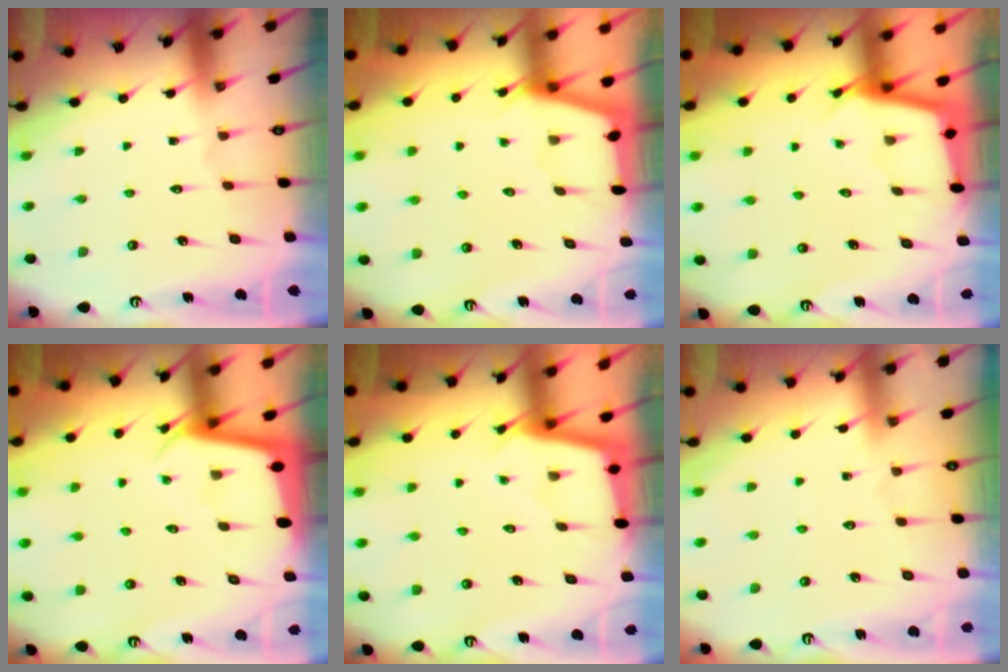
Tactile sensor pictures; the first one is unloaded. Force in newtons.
{"total": 2.4, "press": 2.4, "slide": 0.4}
{"total": 2.7, "press": 2.7, "slide": 0.2}
{"total": 2.5, "press": 2.5, "slide": 0.1}
{"total": 2.1, "press": 2.1, "slide": 0.2}
{"total": 2.5, "press": 2.4, "slide": 0.4}